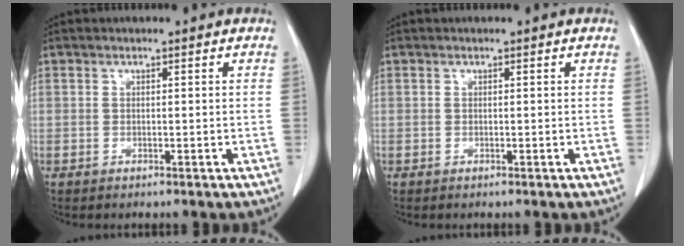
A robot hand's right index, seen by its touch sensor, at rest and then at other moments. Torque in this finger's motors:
{"motor_torque": [0.00, 0.00, 0.02, 0.00]}